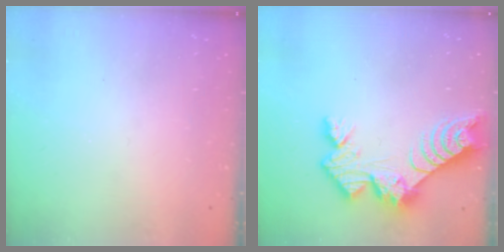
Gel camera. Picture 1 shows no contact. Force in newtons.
{"total": 11.3, "press": 11.3, "slide": 0.8}